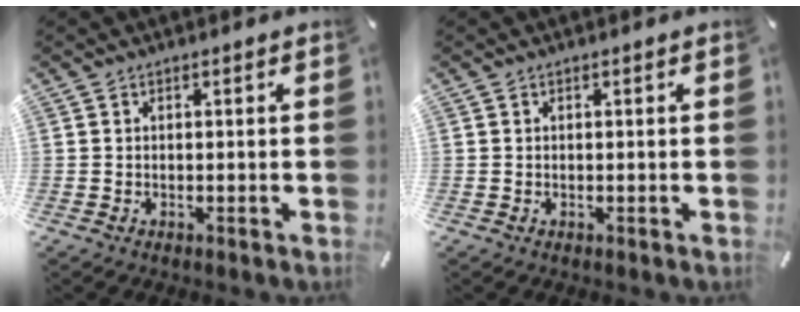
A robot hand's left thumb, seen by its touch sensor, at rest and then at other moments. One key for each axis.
{"total": 0.0}